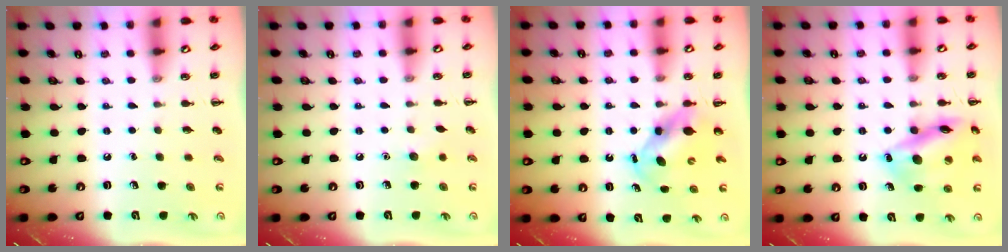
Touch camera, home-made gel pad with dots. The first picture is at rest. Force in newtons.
{"total": 4.6, "press": 4.5, "slide": 1.2}
{"total": 5.5, "press": 5.4, "slide": 0.9}
{"total": 16.7, "press": 16.6, "slide": 1.7}